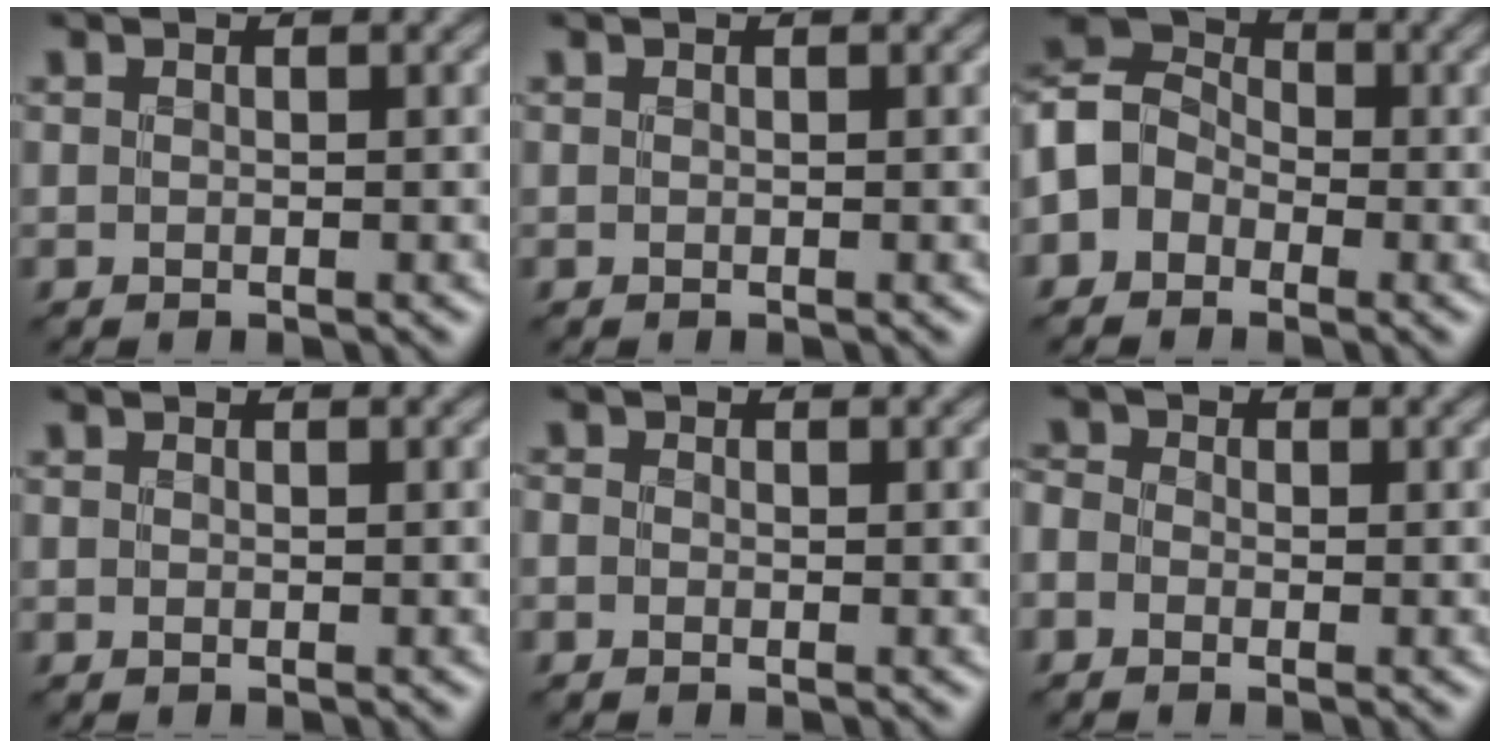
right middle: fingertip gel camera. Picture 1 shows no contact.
{"total": 0.0}
{"total": 4.9, "force": [-1.6, 4.1, 2.3], "torque": [-0.046, 0.013, -0.051]}
{"total": 0.0}
{"total": 0.7, "force": [-0.3, 0.5, 0.3], "torque": [-0.005, -0.004, -0.007]}
{"total": 1.7, "force": [-0.5, 1.4, 0.9], "torque": [-0.016, 0.005, -0.022]}